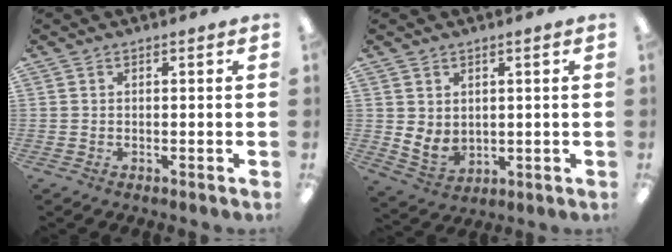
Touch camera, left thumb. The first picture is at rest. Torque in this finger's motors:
{"motor_torque": [0.02, 0.03, 0.07, -0.09, 0.03]}